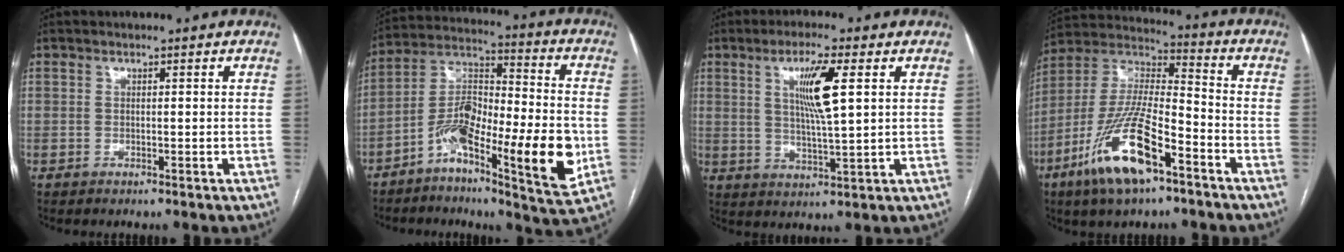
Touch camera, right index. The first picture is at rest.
{"total": 17.2, "force": [-5.8, 3.7, 15.8], "torque": [-0.282, 0.011, -0.100]}
{"total": 8.1, "force": [2.6, 0.3, 7.6], "torque": [-0.142, -0.004, 0.047]}
{"total": 17.2, "force": [-9.0, 4.1, 14.1], "torque": [-0.295, -0.018, -0.164]}